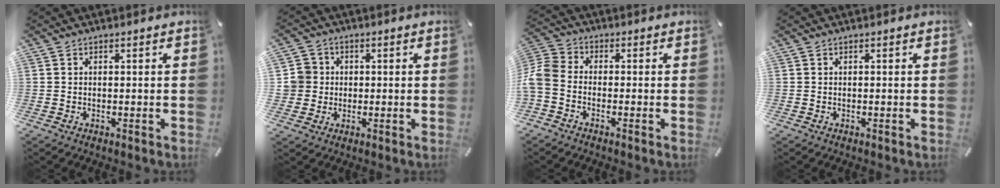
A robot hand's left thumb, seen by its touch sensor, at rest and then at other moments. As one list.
[{"total": 5.8, "force": [0.3, 5.8, 0.7], "torque": [-0.024, 0.012, 0.008]}, {"total": 5.9, "force": [-1.9, 3.9, 3.9], "torque": [-0.097, 0.005, -0.036]}, {"total": 0.0}]